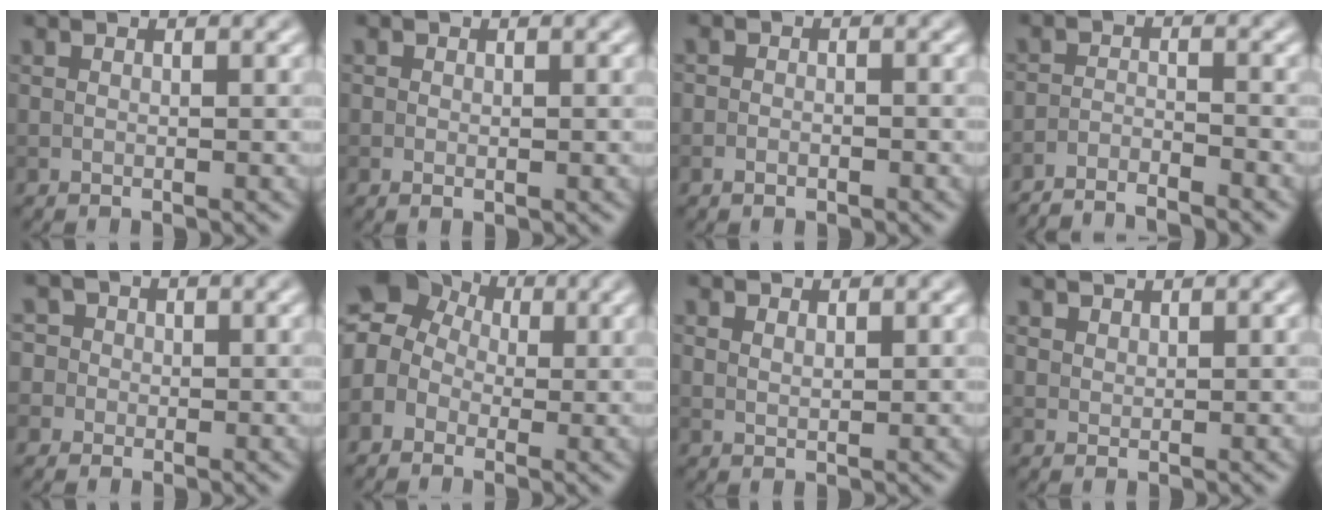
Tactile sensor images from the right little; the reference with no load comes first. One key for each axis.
{"total": 0.6, "fx": 0.0, "fy": 0.4, "fz": 0.4, "tx": -0.004, "ty": -0.002, "tz": 0.000}
{"total": 1.2, "fx": -0.6, "fy": 0.8, "fz": 0.7, "tx": -0.005, "ty": -0.001, "tz": -0.012}
{"total": 4.0, "fx": -3.8, "fy": 0.4, "fz": 1.3, "tx": -0.026, "ty": -0.006, "tz": -0.071}
{"total": 4.3, "fx": 1.2, "fy": 3.9, "fz": 1.2, "tx": -0.005, "ty": 0.038, "tz": -0.007}
{"total": 7.4, "fx": 1.2, "fy": 6.3, "fz": 3.7, "tx": -0.067, "ty": 0.032, "tz": -0.029}
{"total": 1.0, "fx": 0.7, "fy": 0.4, "fz": 0.5, "tx": -0.013, "ty": -0.002, "tz": 0.016}
{"total": 1.6, "fx": 1.6, "fy": 0.4, "fz": 0.2, "tx": -0.007, "ty": -0.003, "tz": 0.037}